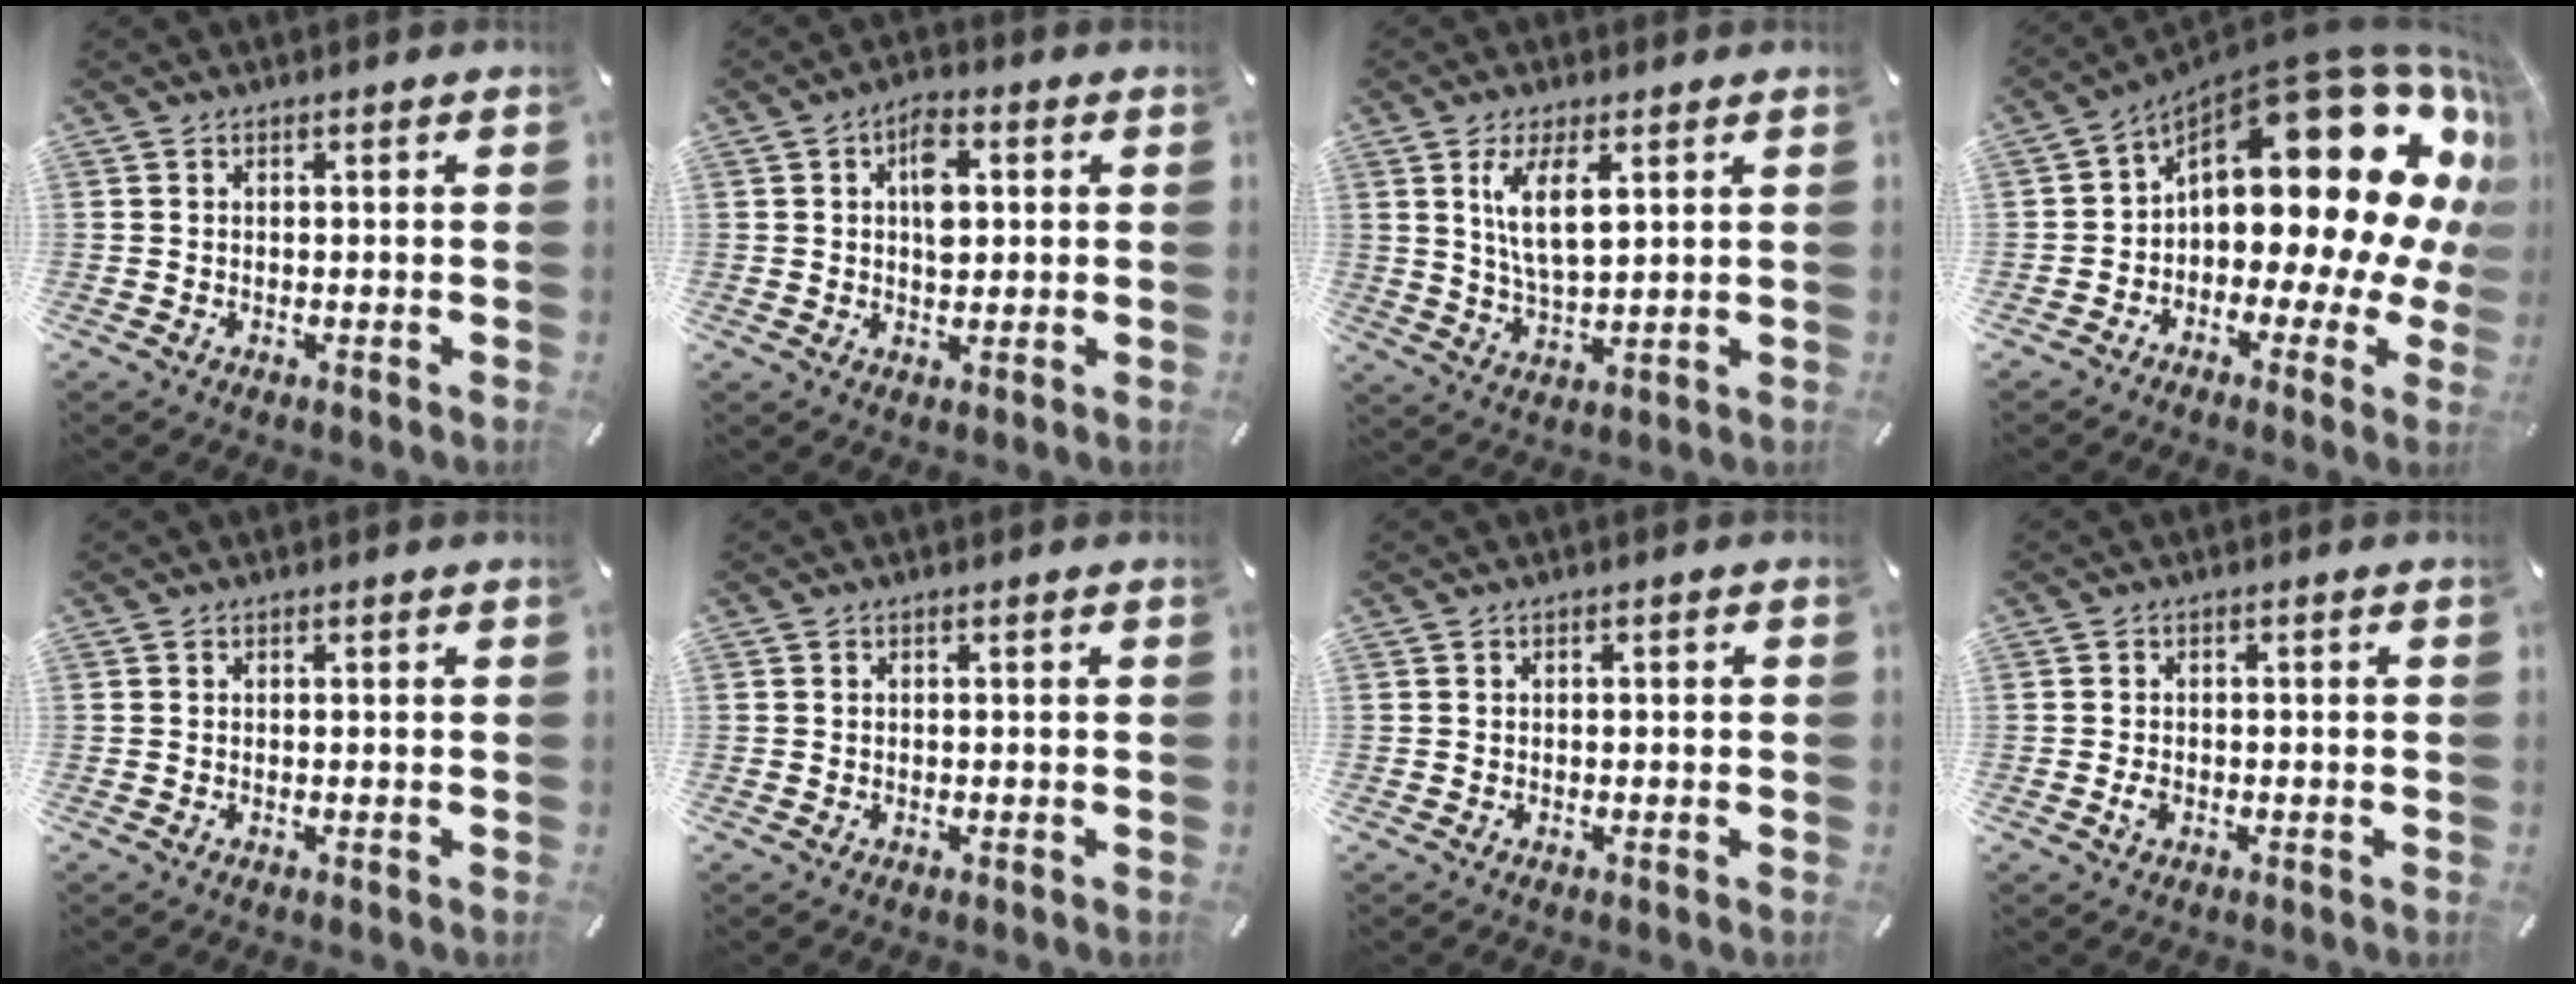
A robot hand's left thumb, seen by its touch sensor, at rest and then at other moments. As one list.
[{"total": 6.8, "force": [1.4, 4.1, 5.3], "torque": [-0.067, -0.003, 0.018]}, {"total": 8.7, "force": [3.5, 3.4, 7.2], "torque": [-0.149, -0.002, 0.059]}, {"total": 25.1, "force": [9.1, 12.0, 20.1], "torque": [-0.298, -0.081, 0.157]}, {"total": 0.0}, {"total": 0.0}, {"total": 0.6, "force": [-0.2, 0.3, 0.4], "torque": [-0.007, 0.001, -0.004]}, {"total": 1.8, "force": [-0.6, 1.2, 1.2], "torque": [-0.021, 0.003, -0.011]}]